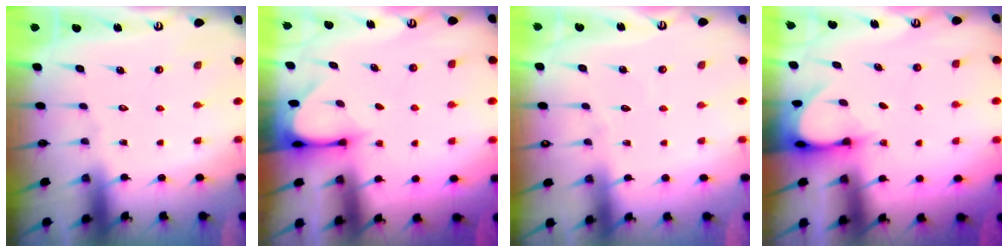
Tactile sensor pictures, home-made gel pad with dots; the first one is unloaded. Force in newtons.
{"total": 3.3, "press": 3.3, "slide": 0.2}
{"total": 2.6, "press": 2.6, "slide": 0.4}
{"total": 3.8, "press": 3.8, "slide": 0.3}